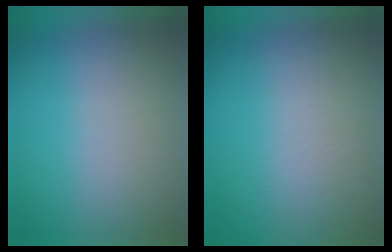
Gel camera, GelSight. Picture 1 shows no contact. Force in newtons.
{"total": 3.9}